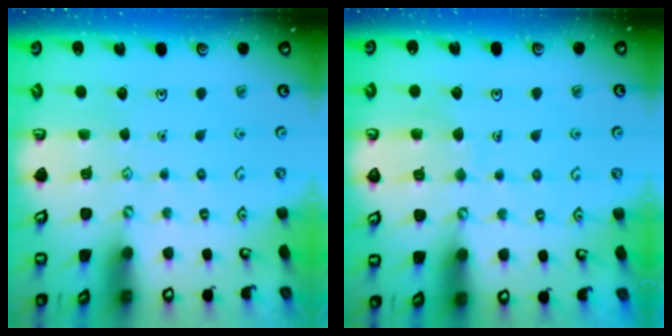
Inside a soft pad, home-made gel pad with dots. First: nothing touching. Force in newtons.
{"total": 5.6, "press": 5.6, "slide": 0.2}